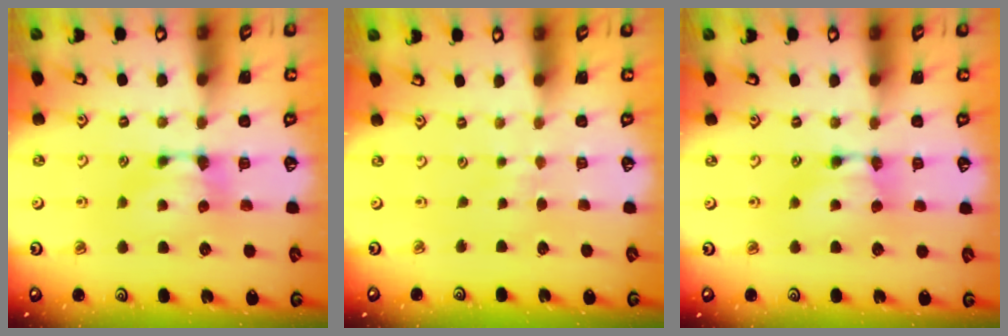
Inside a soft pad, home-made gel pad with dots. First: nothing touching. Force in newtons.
{"total": 3.5, "press": 3.5, "slide": 0.3}
{"total": 1.5, "press": 1.5, "slide": 0.2}